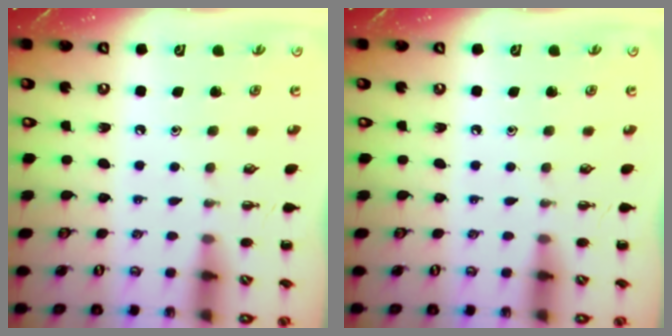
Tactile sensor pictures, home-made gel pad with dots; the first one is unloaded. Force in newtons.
{"total": 0.0}